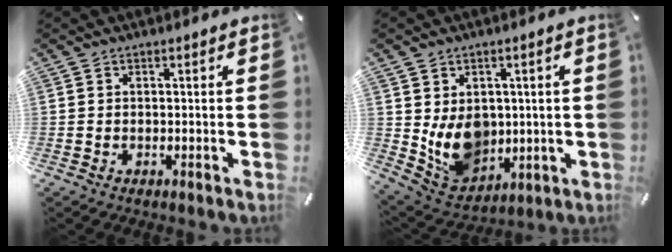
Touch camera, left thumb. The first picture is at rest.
{"total": 10.5, "force": [1.4, 9.3, 4.8], "torque": [-0.095, -0.017, 0.035]}